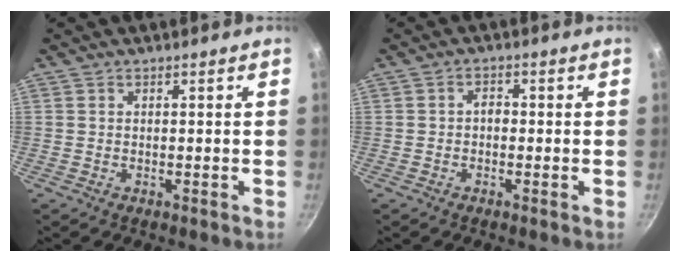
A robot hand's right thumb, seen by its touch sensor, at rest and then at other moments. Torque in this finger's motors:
{"motor_torque": [0.26, 0.12, 0.02, -0.06, 0.01]}